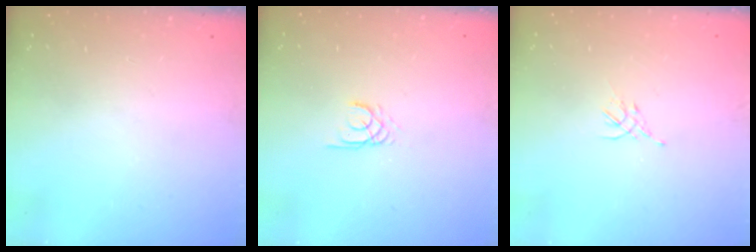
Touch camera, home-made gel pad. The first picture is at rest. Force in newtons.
{"total": 2.4, "press": 2.4, "slide": 0.1}
{"total": 1.5, "press": 1.4, "slide": 0.6}